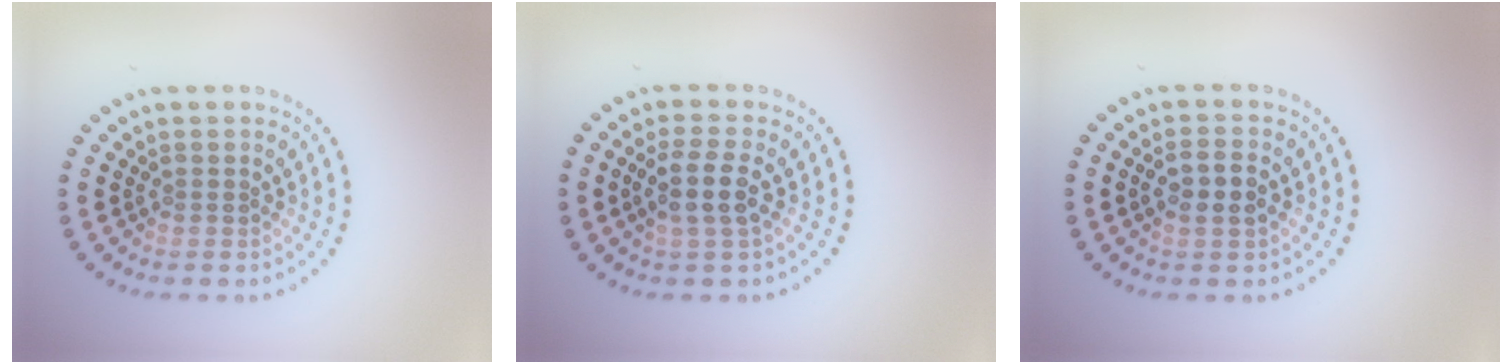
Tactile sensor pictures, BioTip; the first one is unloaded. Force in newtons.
{"total": 2.9, "press": 2.6, "slide": 1.4}
{"total": 2.6, "press": 2.5, "slide": 0.6}